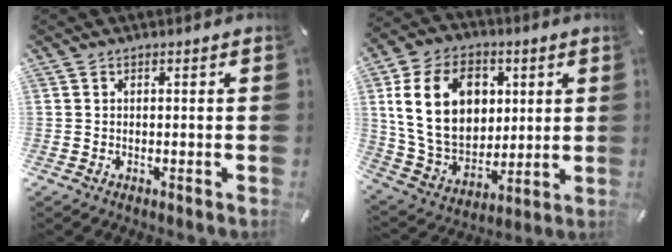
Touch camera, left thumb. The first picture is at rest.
{"total": 19.6, "force": [4.9, 15.1, 11.6], "torque": [-0.223, -0.003, 0.092]}